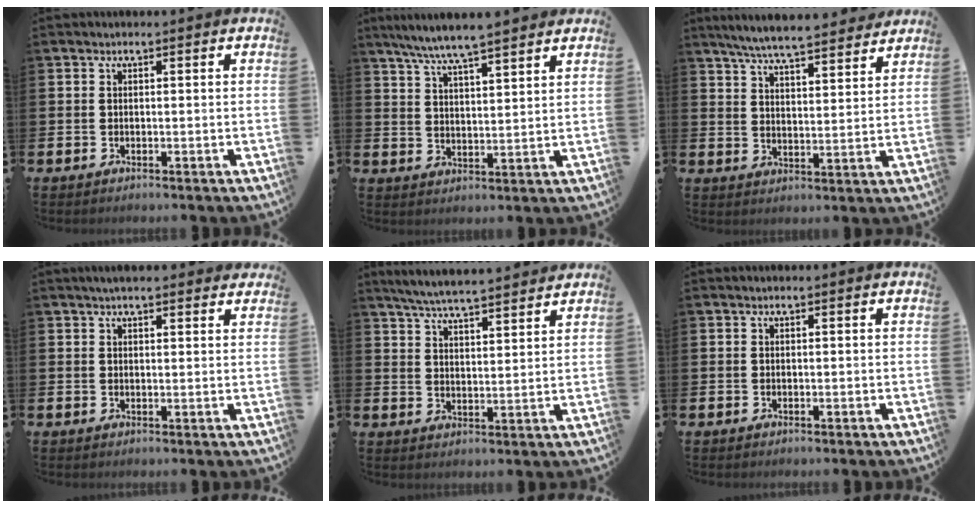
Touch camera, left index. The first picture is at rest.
{"total": 6.7, "force": [6.4, 0.0, 2.2], "torque": [-0.068, -0.029, 0.115]}
{"total": 6.9, "force": [6.6, 0.4, 1.9], "torque": [-0.055, -0.043, 0.115]}
{"total": 2.7, "force": [2.5, 0.5, 1.0], "torque": [-0.015, -0.009, 0.044]}
{"total": 5.9, "force": [5.7, 0.0, 1.3], "torque": [-0.049, -0.032, 0.103]}
{"total": 0.0}